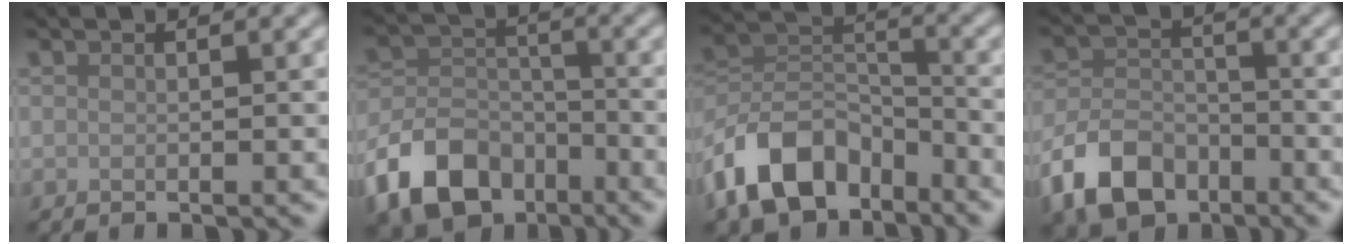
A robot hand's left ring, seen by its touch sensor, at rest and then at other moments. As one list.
[{"total": 8.1, "force": [-4.8, 5.3, 3.9], "torque": [-0.075, -0.005, -0.101]}, {"total": 9.6, "force": [-6.1, 5.6, 4.7], "torque": [-0.084, -0.001, -0.130]}, {"total": 6.6, "force": [-4.0, 4.1, 3.2], "torque": [-0.061, -0.001, -0.086]}]